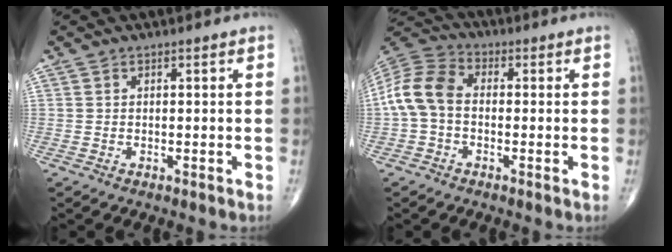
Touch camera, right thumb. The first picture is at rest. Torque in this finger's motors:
{"motor_torque": [-0.07, 0.62, 0.55, -0.51, 0.09]}